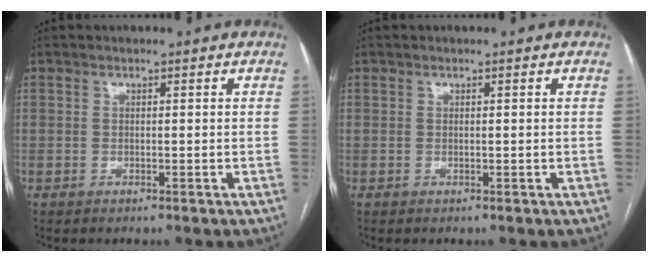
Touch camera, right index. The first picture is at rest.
{"total": 0.0}